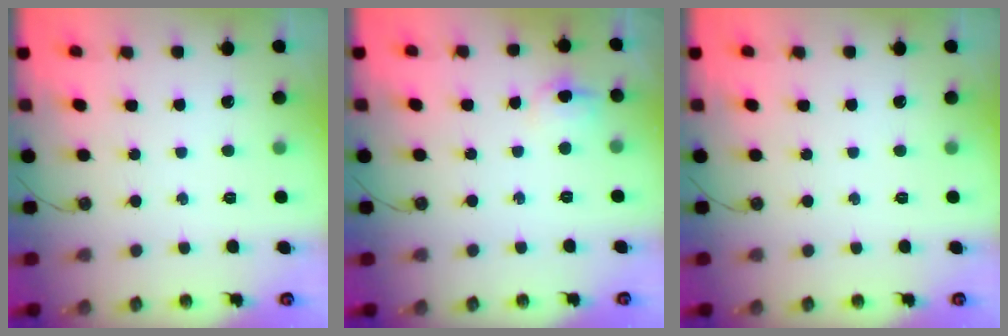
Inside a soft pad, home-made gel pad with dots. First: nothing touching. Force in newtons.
{"total": 4.8, "press": 4.4, "slide": 1.9}
{"total": 0.0}